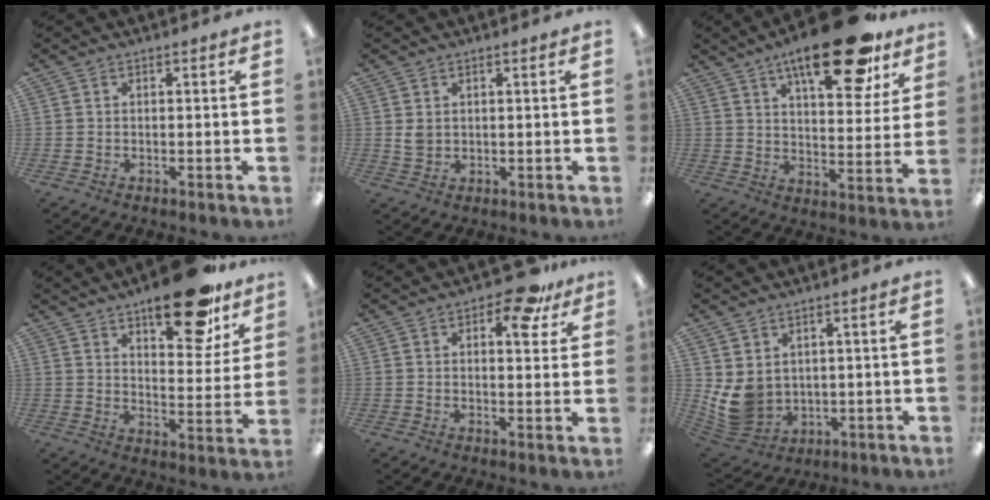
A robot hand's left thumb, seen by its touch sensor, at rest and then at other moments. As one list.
[{"total": 2.7, "force": [1.1, 2.1, 1.4], "torque": [-0.022, -0.002, 0.018]}, {"total": 21.3, "force": [14.0, 7.8, 14.1], "torque": [-0.205, -0.074, 0.223]}, {"total": 19.2, "force": [13.2, 7.8, 11.6], "torque": [-0.145, -0.079, 0.214]}, {"total": 10.9, "force": [6.1, 5.0, 7.4], "torque": [-0.085, -0.027, 0.097]}, {"total": 8.2, "force": [1.9, 6.7, 4.4], "torque": [-0.113, -0.018, 0.043]}]